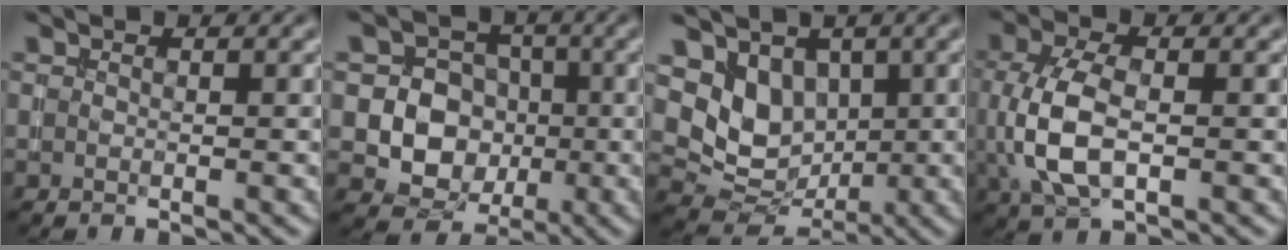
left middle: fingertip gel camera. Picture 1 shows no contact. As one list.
[{"total": 7.6, "force": [-1.0, 7.0, 3.0], "torque": [-0.035, 0.012, -0.038]}, {"total": 5.8, "force": [1.4, 4.7, 3.1], "torque": [-0.050, -0.015, 0.024]}, {"total": 5.8, "force": [-0.2, 3.1, 4.8], "torque": [-0.118, -0.004, -0.005]}]